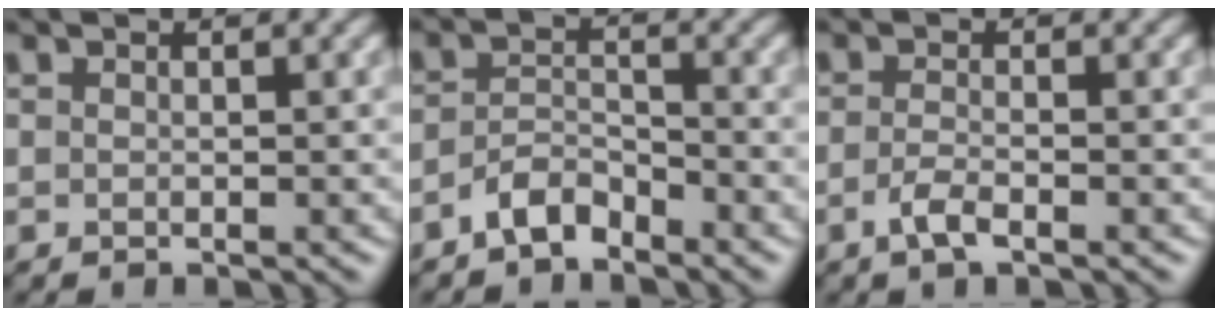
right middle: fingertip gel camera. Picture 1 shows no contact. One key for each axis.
{"total": 2.8, "fx": -2.3, "fy": 1.1, "fz": 1.3, "tx": -0.023, "ty": 0.011, "tz": -0.048}
{"total": 1.9, "fx": -1.0, "fy": 0.6, "fz": 1.5, "tx": -0.034, "ty": 0.000, "tz": -0.023}